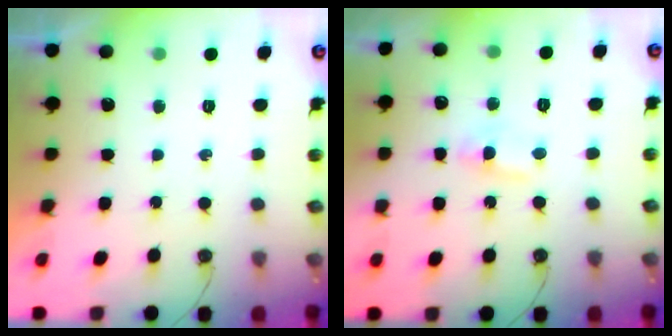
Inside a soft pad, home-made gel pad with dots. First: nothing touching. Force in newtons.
{"total": 3.8, "press": 3.8, "slide": 0.5}